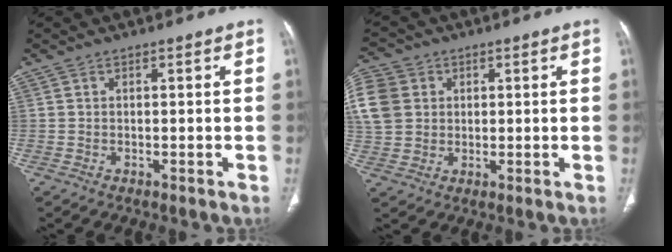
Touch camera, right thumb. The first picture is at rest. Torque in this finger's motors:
{"motor_torque": [0.40, 0.43, 0.56, -0.04, 0.10]}